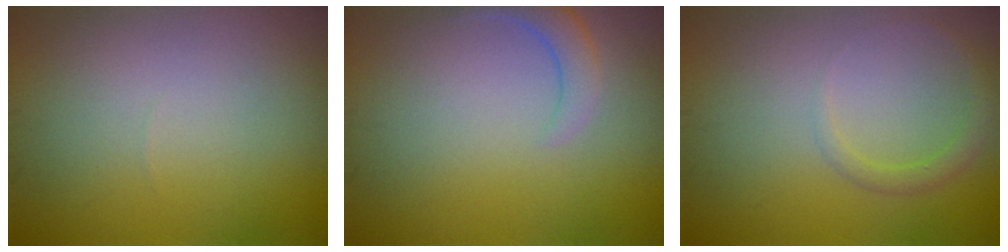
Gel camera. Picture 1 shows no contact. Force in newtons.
{"total": 2.3, "press": 2.3, "slide": 0.3}
{"total": 1.5, "press": 1.5, "slide": 0.2}